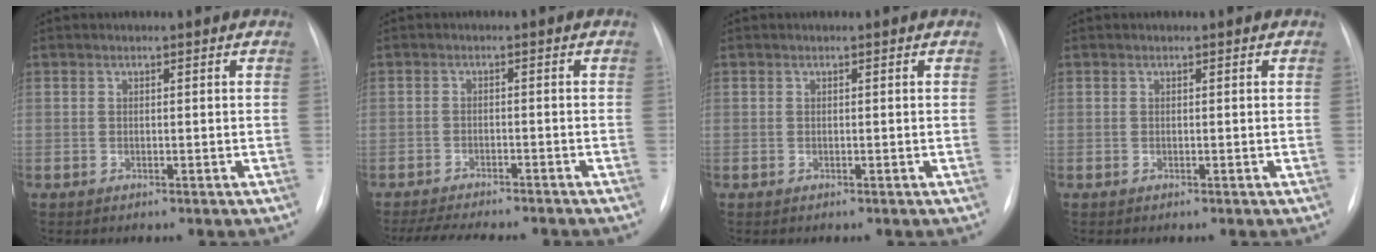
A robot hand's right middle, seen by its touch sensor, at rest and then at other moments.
{"total": 11.1, "force": [-9.8, 2.6, 4.5], "torque": [-0.072, -0.005, -0.136]}
{"total": 0.0}
{"total": 0.0}